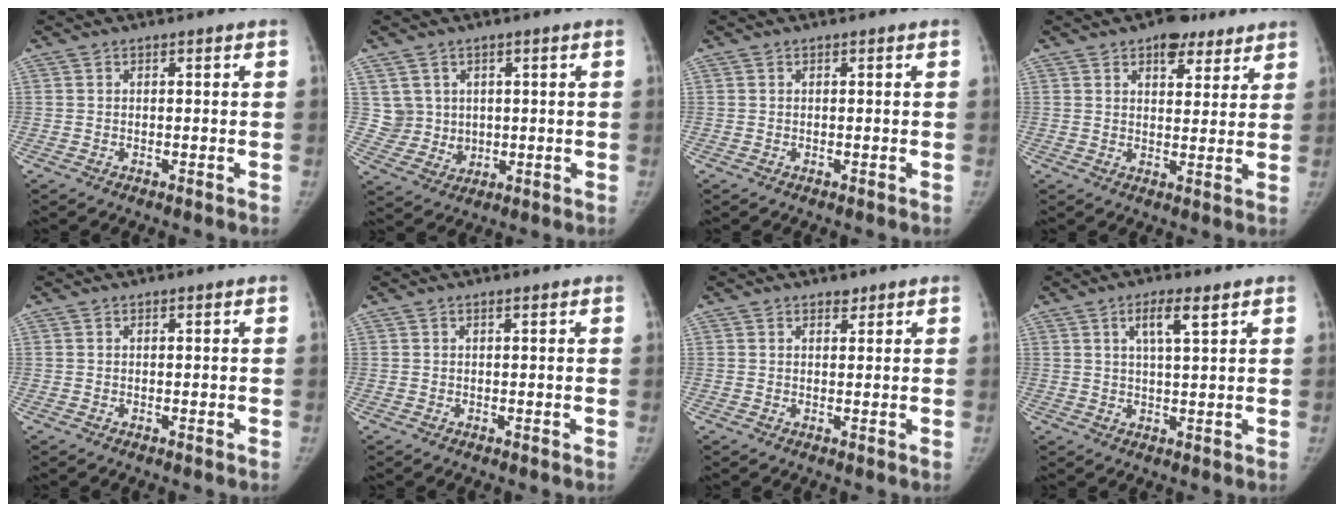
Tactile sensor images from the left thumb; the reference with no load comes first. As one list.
[{"total": 5.5, "force": [2.0, 5.1, 0.9], "torque": [0.012, -0.014, 0.048]}, {"total": 0.0}, {"total": 7.6, "force": [5.0, 4.3, 3.9], "torque": [-0.014, -0.021, 0.067]}, {"total": 0.0}, {"total": 0.0}, {"total": 1.2, "force": [1.0, 0.7, 0.2], "torque": [0.009, -0.008, 0.012]}, {"total": 4.9, "force": [2.5, 1.0, 4.1], "torque": [-0.071, -0.008, 0.046]}]